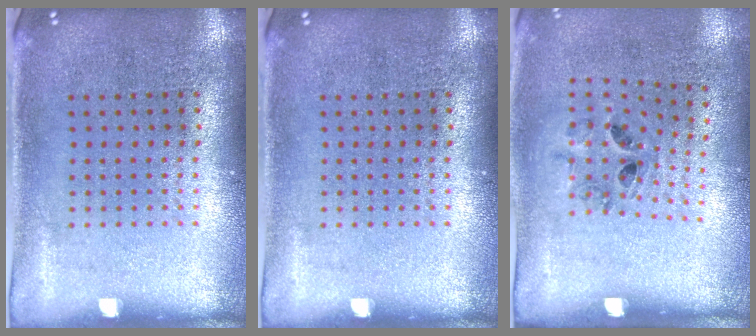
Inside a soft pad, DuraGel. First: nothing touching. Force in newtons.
{"total": 0.0}
{"total": 1.2, "press": 0.8, "slide": 0.9}